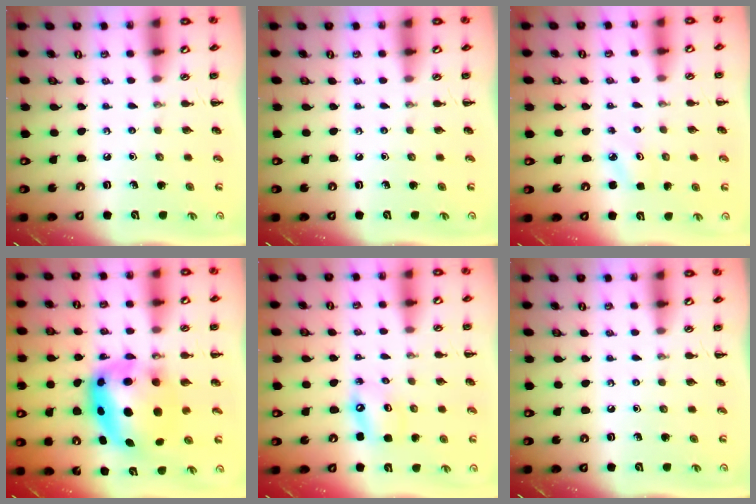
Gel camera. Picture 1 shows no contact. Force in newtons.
{"total": 0.0}
{"total": 2.5, "press": 2.4, "slide": 0.7}
{"total": 9.8, "press": 9.5, "slide": 2.4}
{"total": 6.6, "press": 6.5, "slide": 1.2}
{"total": 0.0}